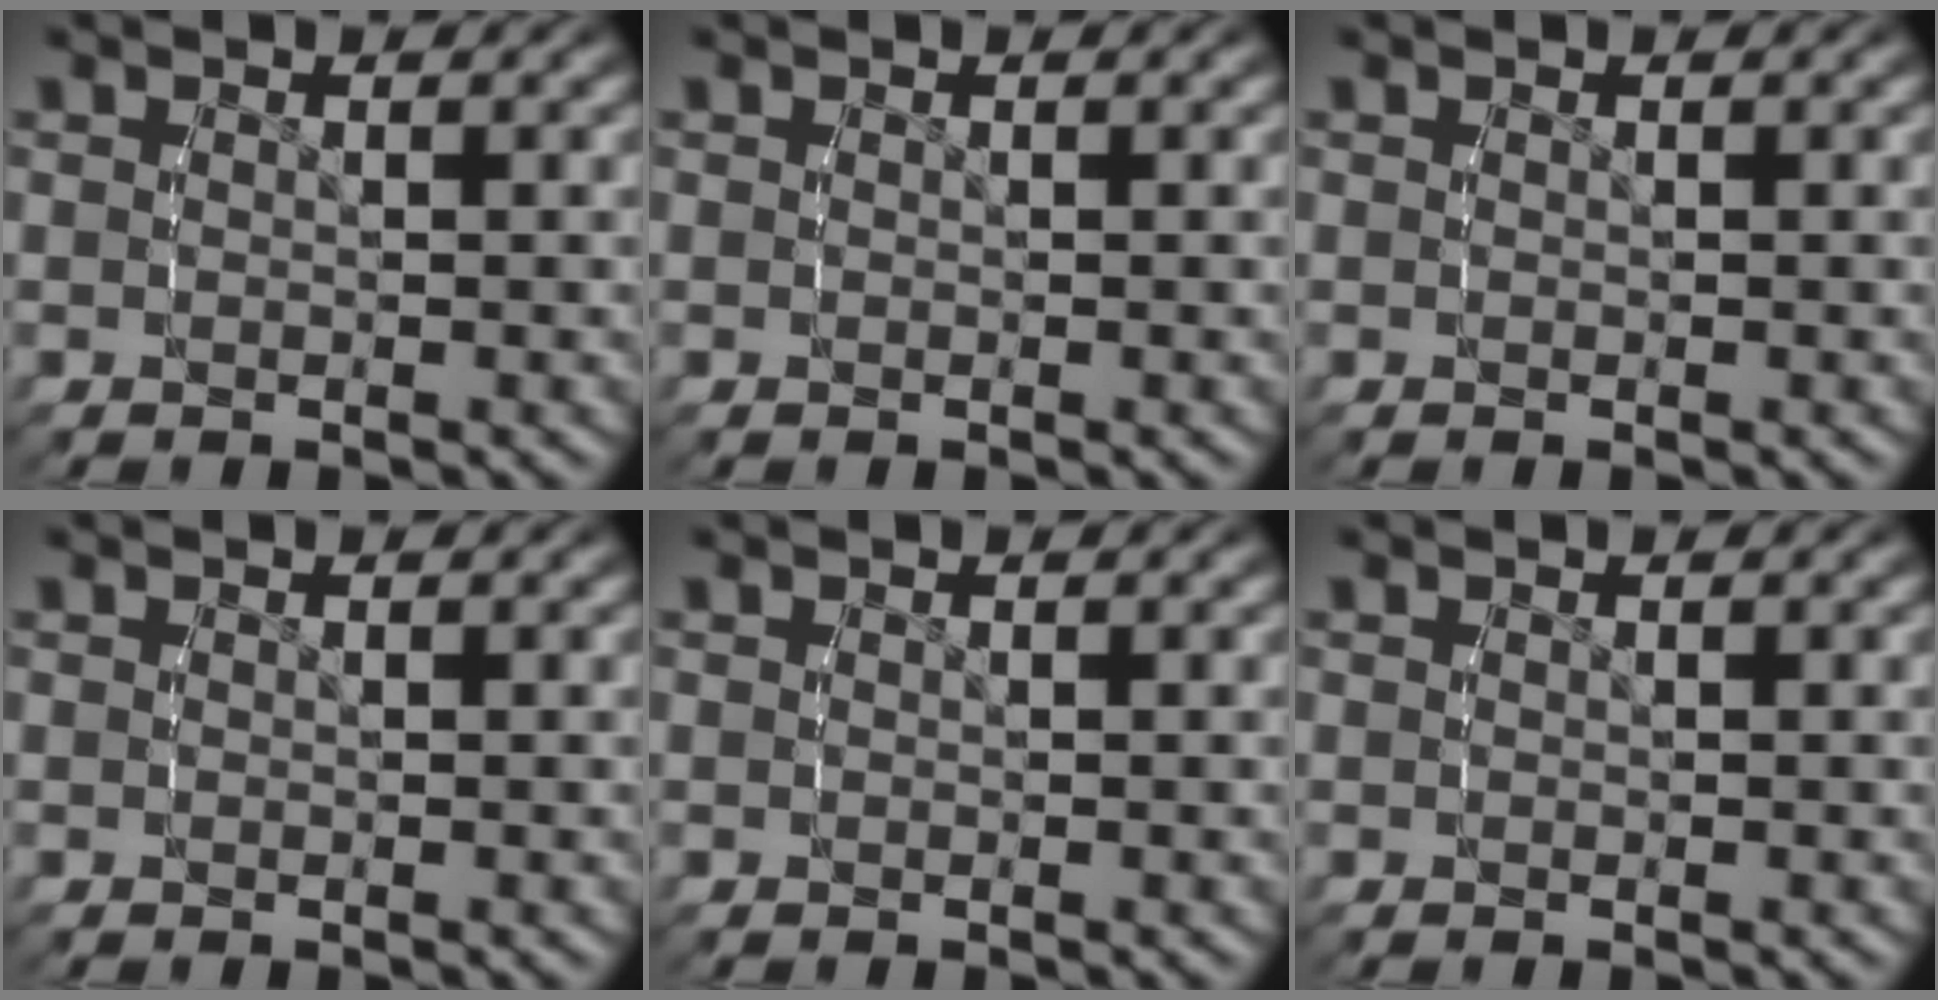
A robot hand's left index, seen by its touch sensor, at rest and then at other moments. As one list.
[{"total": 0.0}, {"total": 0.0}, {"total": 0.0}, {"total": 0.0}, {"total": 0.0}]